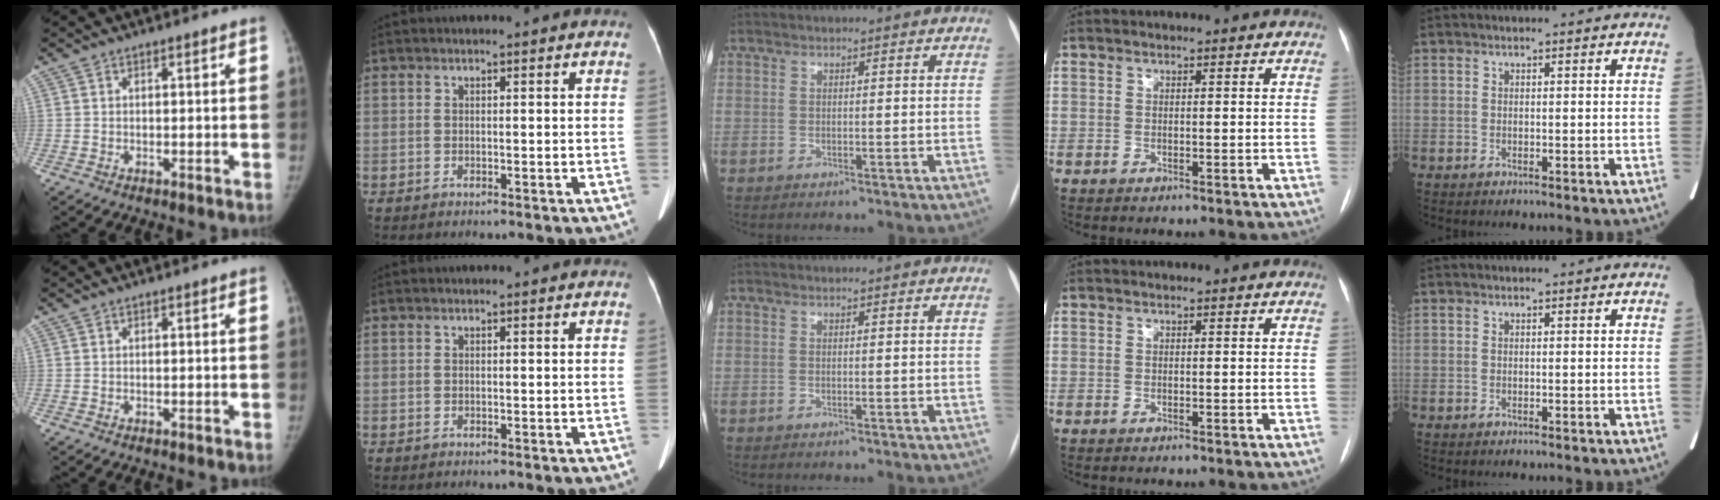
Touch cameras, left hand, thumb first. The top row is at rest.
{}